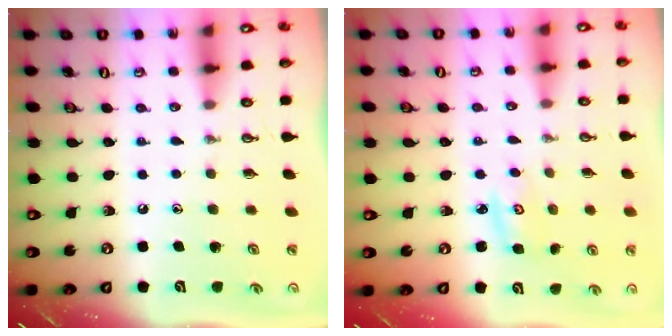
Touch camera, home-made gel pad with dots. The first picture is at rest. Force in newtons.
{"total": 2.8, "press": 2.8, "slide": 0.2}